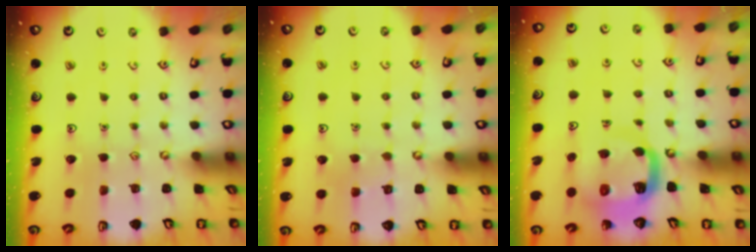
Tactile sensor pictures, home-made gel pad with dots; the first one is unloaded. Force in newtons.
{"total": 3.4, "press": 3.4, "slide": 0.3}
{"total": 9.2, "press": 9.1, "slide": 1.2}